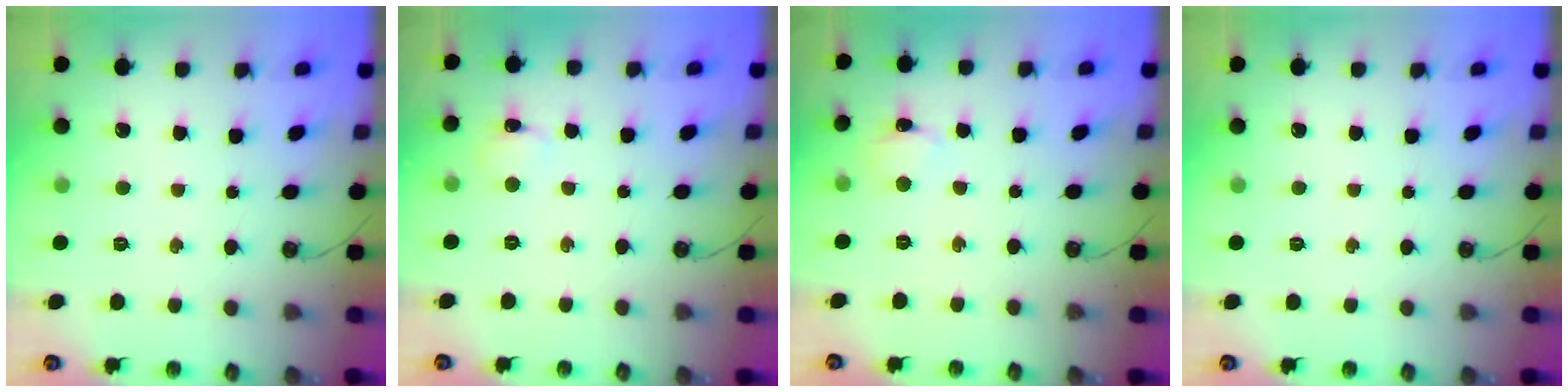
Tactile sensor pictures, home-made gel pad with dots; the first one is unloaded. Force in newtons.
{"total": 2.5, "press": 2.4, "slide": 0.5}
{"total": 5.3, "press": 5.3, "slide": 0.8}
{"total": 0.0}